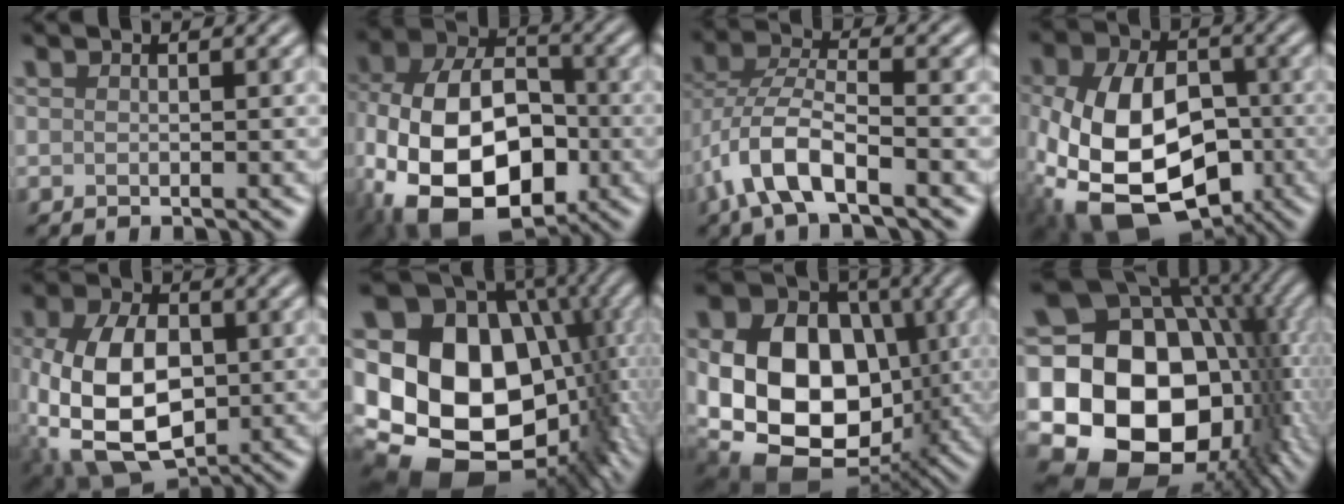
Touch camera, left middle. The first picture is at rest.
{"total": 15.0, "force": [-4.7, 9.5, 10.6], "torque": [-0.202, -0.016, -0.089]}
{"total": 7.3, "force": [-3.3, 3.0, 5.8], "torque": [-0.121, 0.001, -0.071]}
{"total": 14.6, "force": [-3.9, 9.6, 10.3], "torque": [-0.229, -0.041, -0.063]}
{"total": 11.7, "force": [-1.7, 7.3, 8.9], "torque": [-0.201, -0.015, -0.031]}
{"total": 19.3, "force": [-1.4, 15.2, 11.7], "torque": [-0.189, -0.025, 0.010]}
{"total": 16.5, "force": [-1.7, 12.4, 10.8], "torque": [-0.176, -0.006, -0.034]}
{"total": 21.0, "force": [-1.7, 16.1, 13.4], "torque": [-0.199, -0.018, -0.025]}